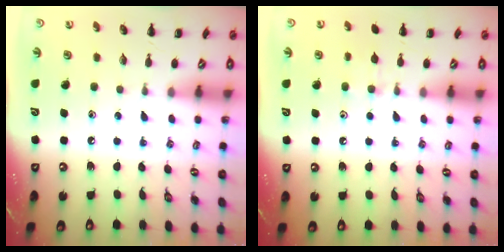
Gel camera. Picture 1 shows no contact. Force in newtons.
{"total": 7.1, "press": 6.8, "slide": 2.0}